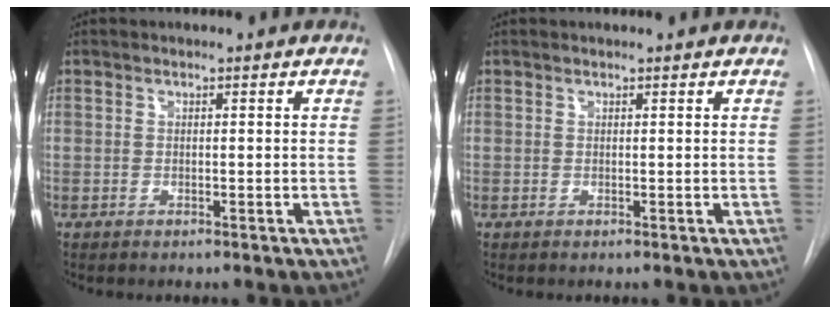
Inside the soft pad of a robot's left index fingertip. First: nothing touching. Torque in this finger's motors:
{"motor_torque": [-0.34, 0.17, -0.01, -0.01]}